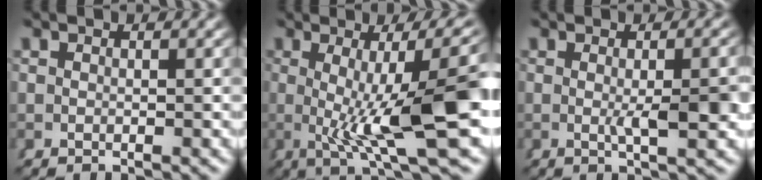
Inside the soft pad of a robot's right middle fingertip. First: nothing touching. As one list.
[{"total": 10.9, "force": [-1.3, 2.4, 10.6], "torque": [-0.147, -0.013, -0.008]}, {"total": 3.9, "force": [-0.6, 0.3, 3.8], "torque": [-0.060, -0.007, -0.002]}]